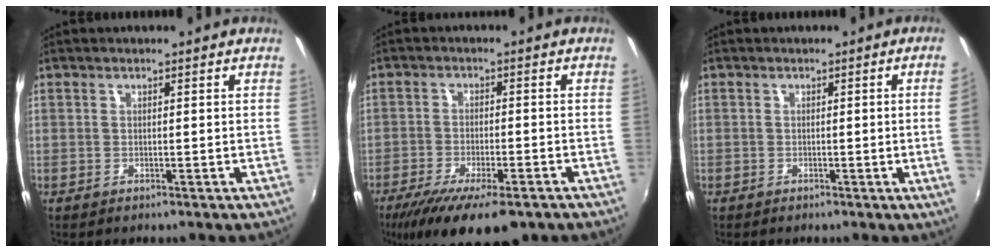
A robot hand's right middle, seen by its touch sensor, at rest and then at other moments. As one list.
[{"total": 14.4, "force": [-10.0, 4.7, 9.2], "torque": [-0.188, -0.044, -0.160]}, {"total": 2.7, "force": [-0.1, -1.5, 2.2], "torque": [-0.037, -0.011, 0.004]}]